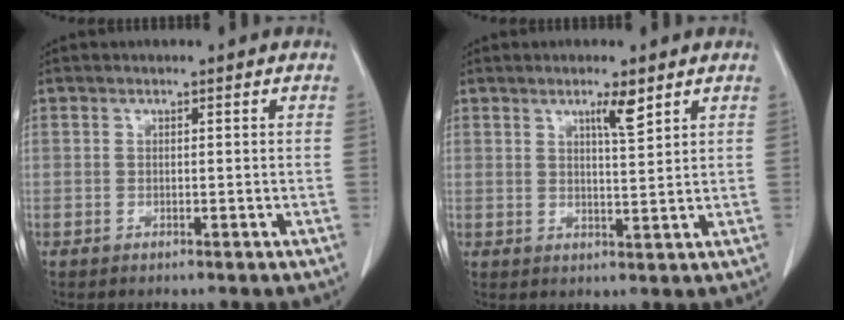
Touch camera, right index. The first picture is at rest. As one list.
[{"total": 3.6, "force": [2.3, 0.3, 2.7], "torque": [-0.048, -0.002, 0.040]}]